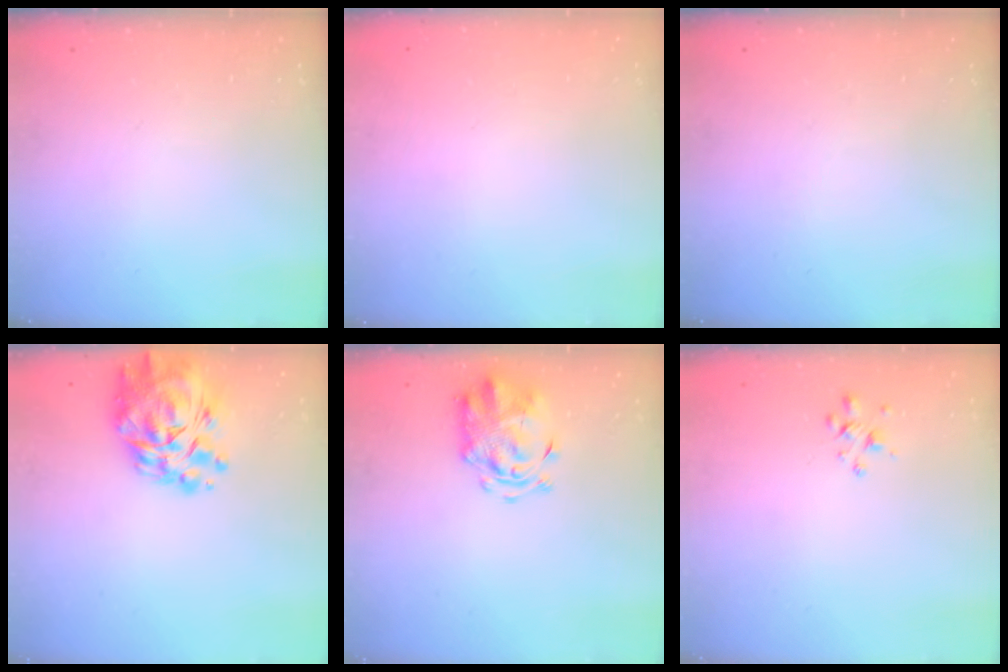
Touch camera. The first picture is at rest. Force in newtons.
{"total": 1.8, "press": 1.8, "slide": 0.2}
{"total": 0.0}
{"total": 14.4, "press": 13.6, "slide": 4.9}
{"total": 3.9, "press": 3.7, "slide": 1.1}
{"total": 2.3, "press": 2.2, "slide": 0.3}